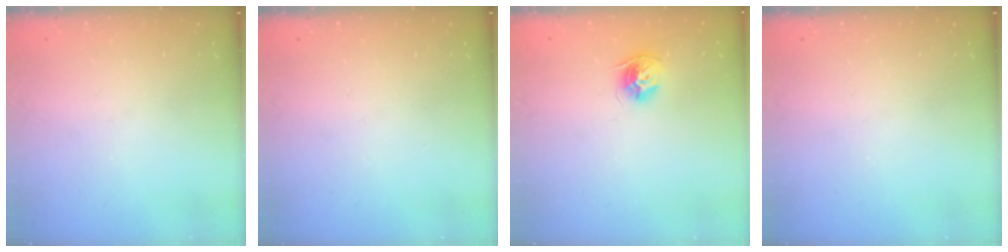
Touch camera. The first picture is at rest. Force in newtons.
{"total": 0.0}
{"total": 9.9, "press": 9.8, "slide": 0.9}
{"total": 0.0}